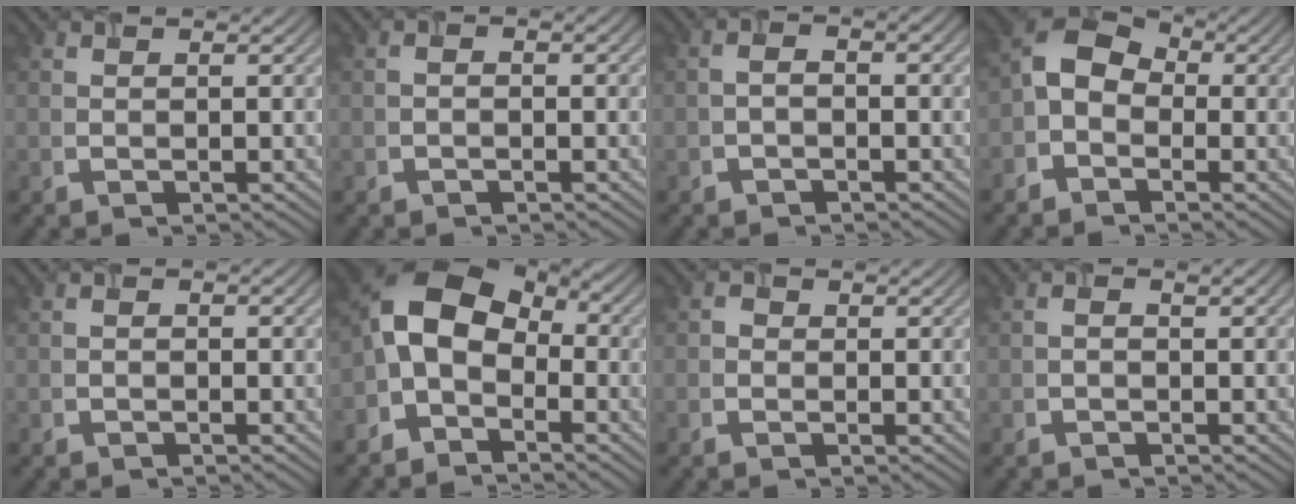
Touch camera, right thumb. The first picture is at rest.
{"total": 1.4, "force": [-0.4, 0.7, 1.0], "torque": [-0.018, 0.005, -0.008]}
{"total": 2.3, "force": [-0.6, 1.2, 1.8], "torque": [-0.036, 0.004, -0.012]}
{"total": 5.8, "force": [-1.1, 4.3, 3.6], "torque": [-0.070, 0.020, -0.036]}
{"total": 1.0, "force": [-0.3, 0.6, 0.8], "torque": [-0.012, 0.004, -0.005]}
{"total": 8.4, "force": [-2.2, 5.7, 5.8], "torque": [-0.120, 0.019, -0.062]}
{"total": 0.9, "force": [-0.2, 0.8, 0.2], "torque": [-0.005, 0.003, -0.008]}
{"total": 1.5, "force": [-0.2, 0.7, 1.3], "torque": [-0.024, 0.006, -0.005]}